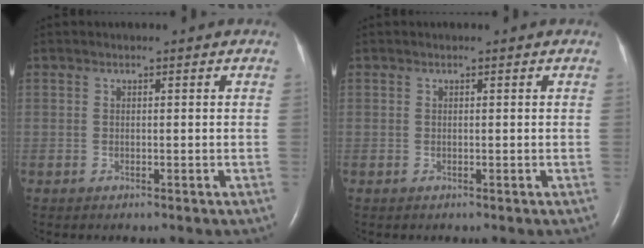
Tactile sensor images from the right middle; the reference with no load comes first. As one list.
[{"total": 0.0}]